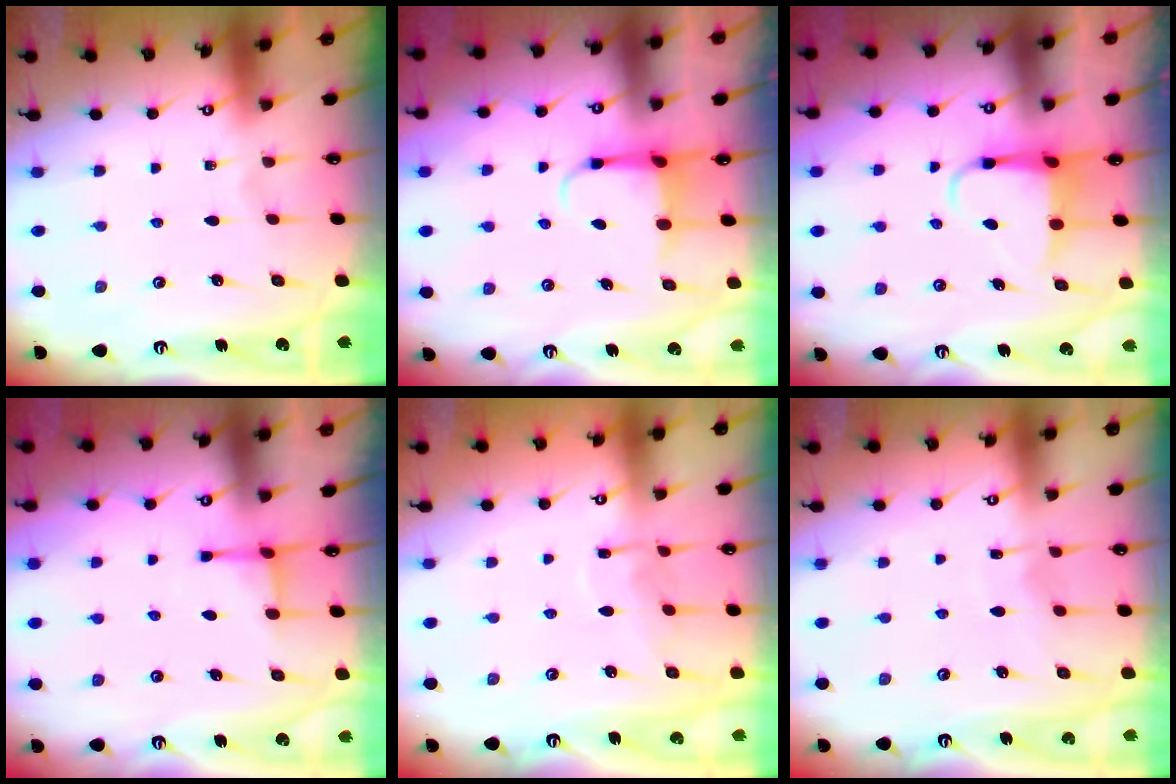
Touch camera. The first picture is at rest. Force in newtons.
{"total": 4.5, "press": 4.5, "slide": 0.5}
{"total": 4.8, "press": 4.8, "slide": 0.7}
{"total": 2.6, "press": 2.6, "slide": 0.7}
{"total": 7.6, "press": 7.6, "slide": 0.4}
{"total": 5.1, "press": 5.1, "slide": 0.6}